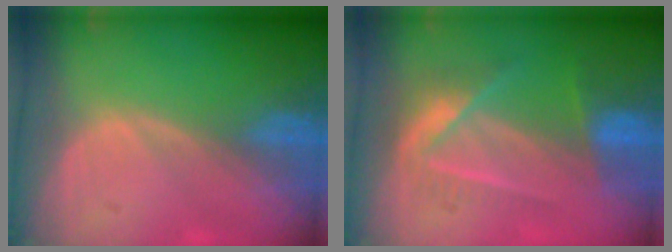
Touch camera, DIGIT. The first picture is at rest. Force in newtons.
{"total": 7.3, "press": 6.4, "slide": 3.4}